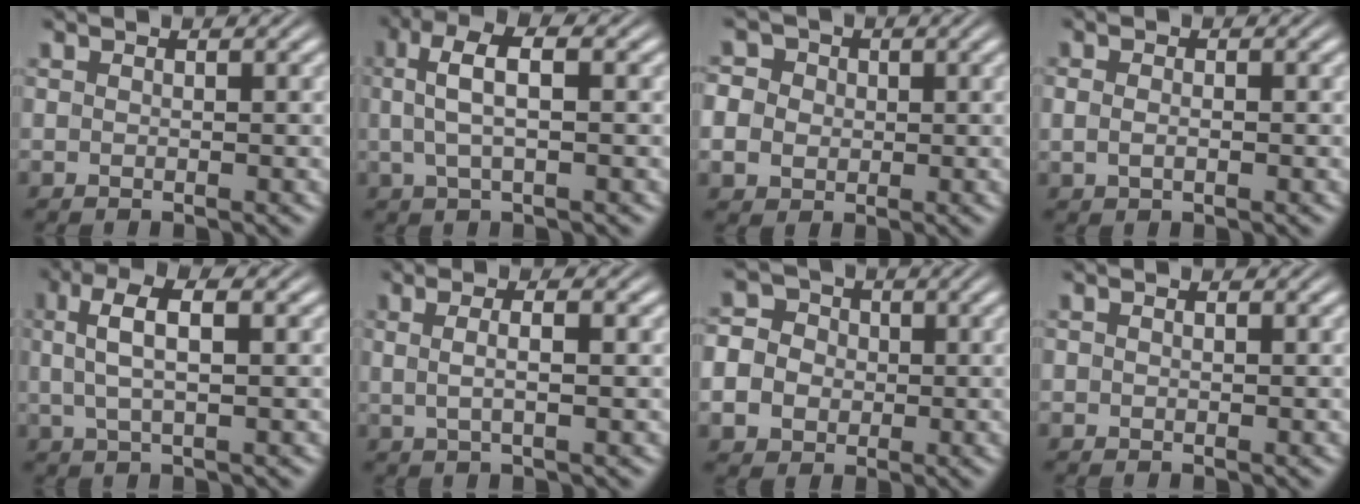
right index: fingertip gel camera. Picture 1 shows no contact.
{"total": 5.3, "force": [1.6, 2.1, 4.6], "torque": [-0.089, 0.015, 0.022]}
{"total": 6.5, "force": [0.5, 5.9, 2.7], "torque": [-0.067, -0.004, 0.000]}
{"total": 1.5, "force": [-0.1, 1.0, 1.1], "torque": [-0.028, -0.007, 0.004]}
{"total": 4.9, "force": [1.6, 1.7, 4.3], "torque": [-0.087, 0.012, 0.025]}
{"total": 2.8, "force": [0.5, 0.7, 2.7], "torque": [-0.048, 0.000, 0.011]}
{"total": 8.8, "force": [-0.3, 8.1, 3.5], "torque": [-0.090, -0.020, -0.013]}
{"total": 0.6, "force": [0.1, 0.5, 0.2], "torque": [-0.007, -0.003, 0.001]}